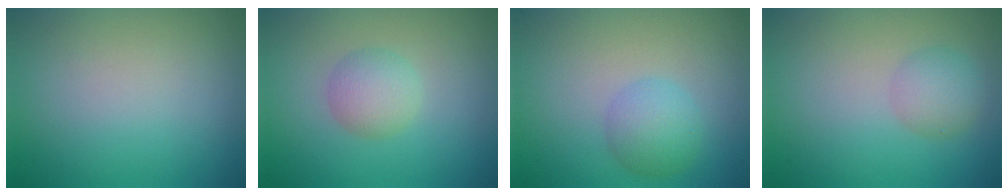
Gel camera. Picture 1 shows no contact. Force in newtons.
{"total": 2.4, "press": 2.4, "slide": 0.1}
{"total": 3.0, "press": 2.9, "slide": 0.2}
{"total": 2.4, "press": 2.4, "slide": 0.0}